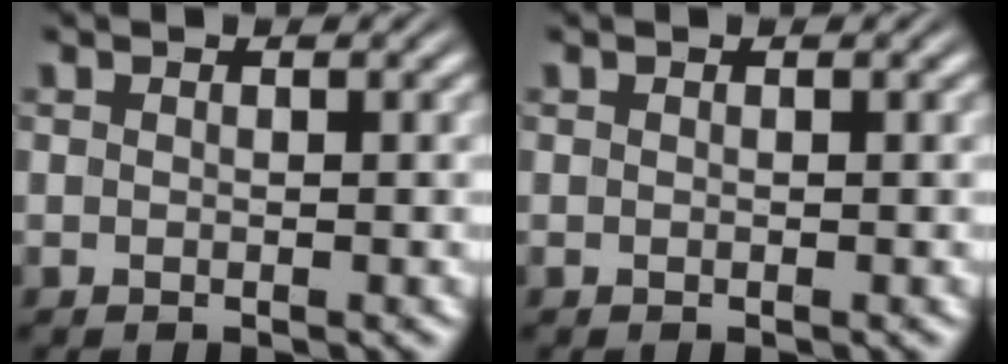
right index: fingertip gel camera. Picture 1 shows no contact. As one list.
[{"total": 0.0}]